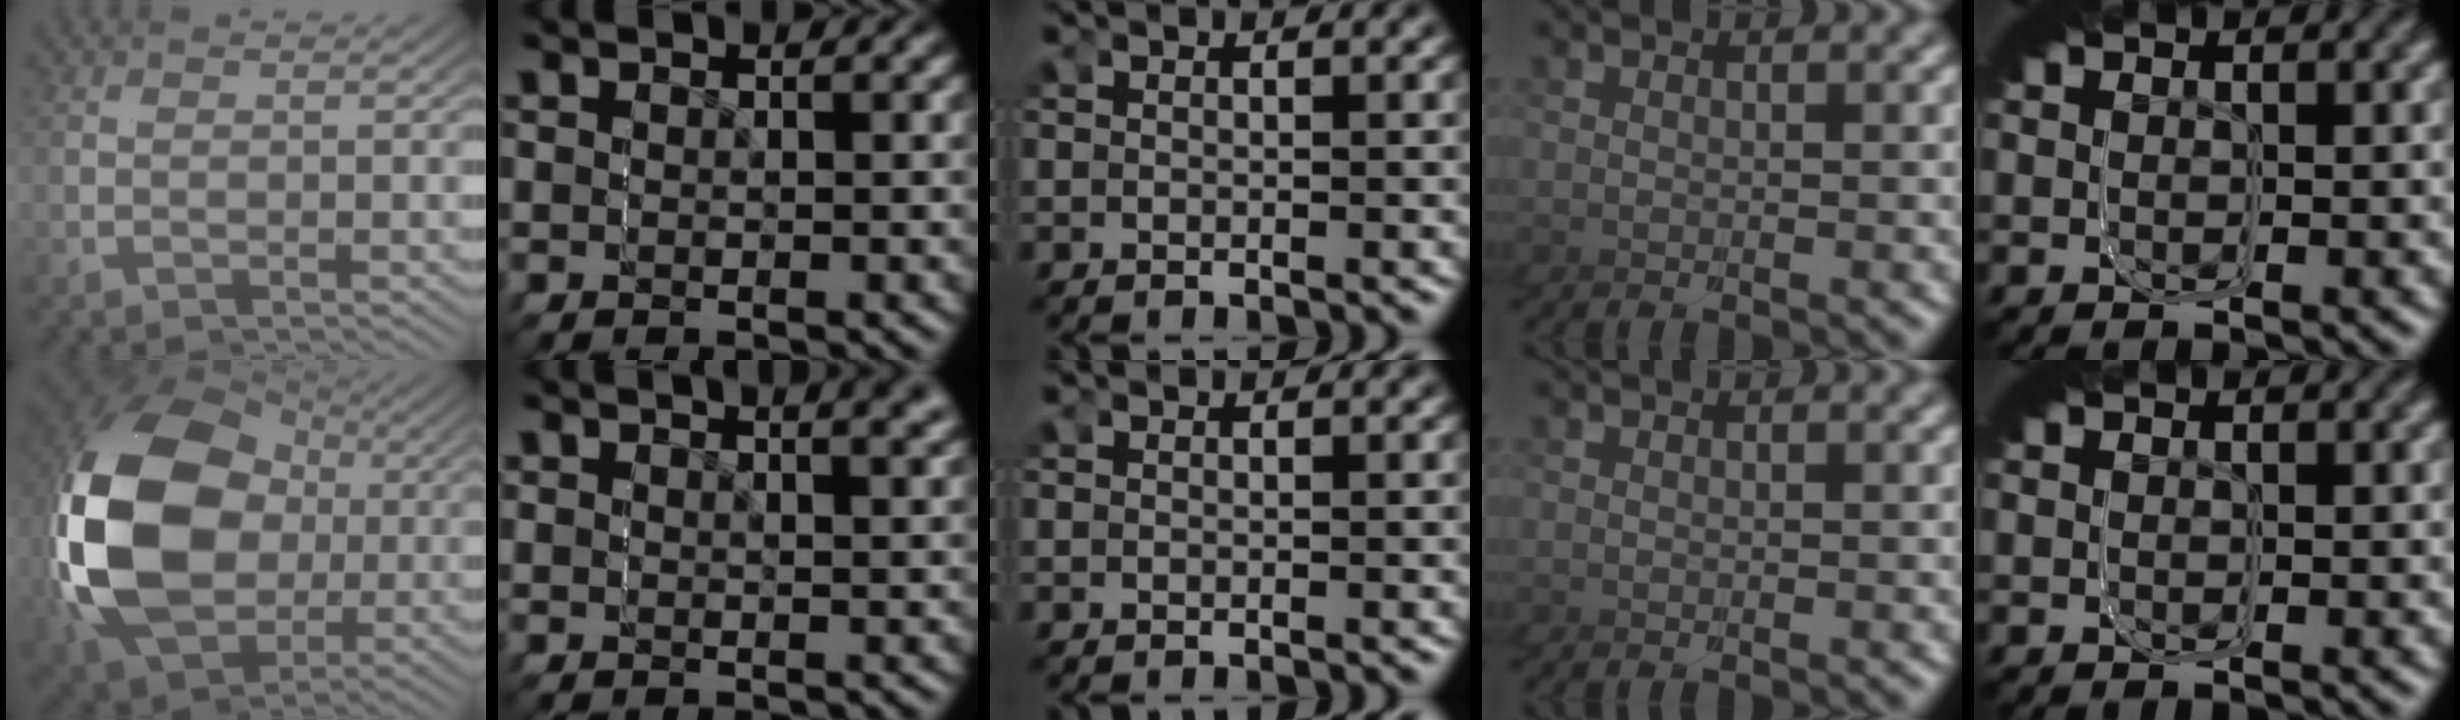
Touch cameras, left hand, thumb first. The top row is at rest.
{"thumb": {"total": 23.3, "force": [0.1, 14.5, 18.3], "torque": [-0.366, -0.035, 0.021]}, "index": {"total": 1.5, "force": [1.5, 0.2, 0.4], "torque": [0.004, 0.006, 0.024]}}